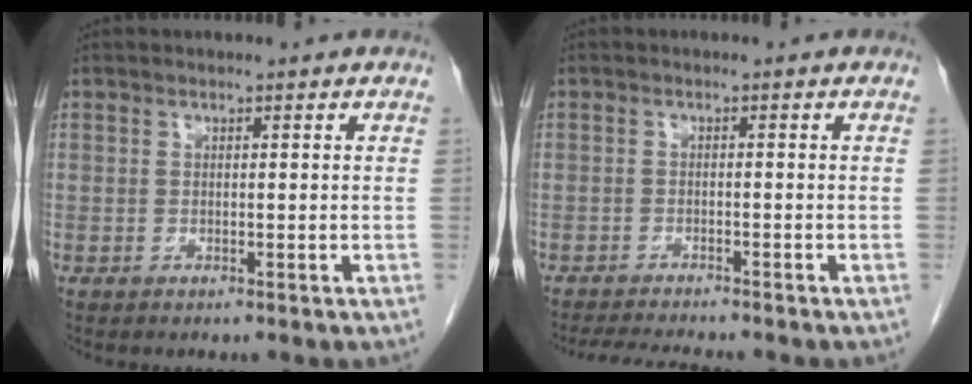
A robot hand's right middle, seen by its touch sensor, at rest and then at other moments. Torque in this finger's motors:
{"motor_torque": [0.05, -0.03, 0.00, 0.00]}